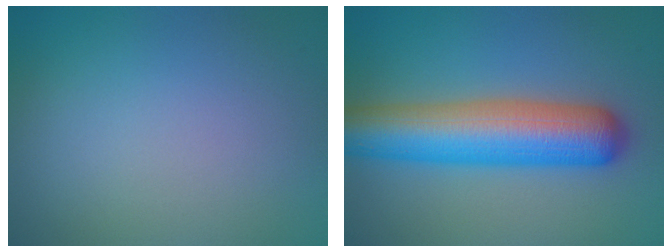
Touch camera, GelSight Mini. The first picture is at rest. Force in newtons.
{"total": 9.1, "press": 9.1, "slide": 0.2}